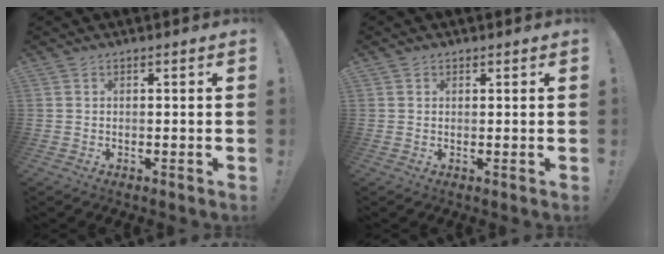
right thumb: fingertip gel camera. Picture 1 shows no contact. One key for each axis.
{"total": 0.9, "fx": 0.6, "fy": 0.7, "fz": -0.1, "tx": 0.007, "ty": -0.002, "tz": 0.012}